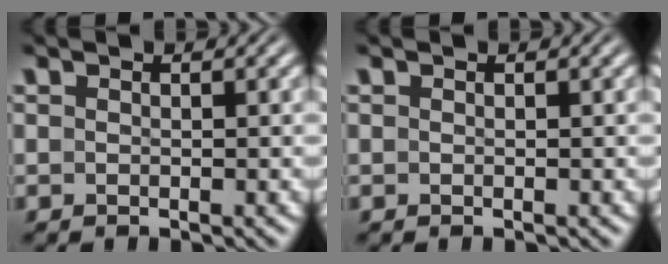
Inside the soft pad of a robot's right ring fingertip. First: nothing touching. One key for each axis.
{"total": 0.0}